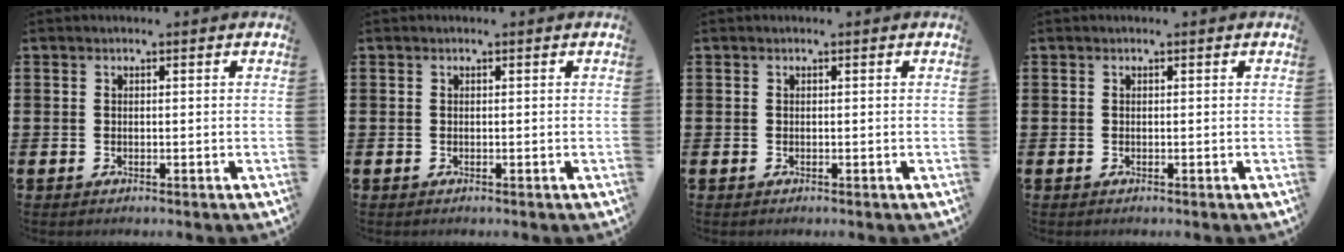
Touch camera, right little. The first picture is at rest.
{"total": 0.0}
{"total": 0.0}
{"total": 0.0}